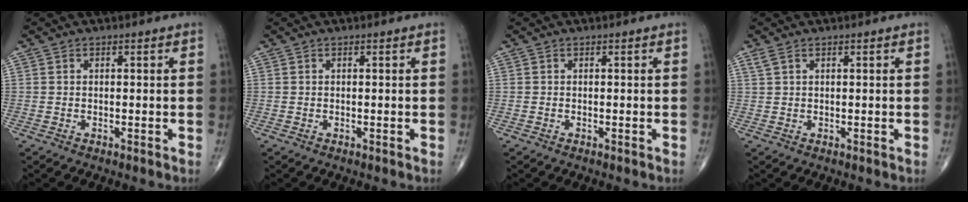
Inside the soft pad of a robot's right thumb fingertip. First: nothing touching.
{"total": 0.0}
{"total": 0.0}
{"total": 1.3, "force": [0.8, 0.5, 0.8], "torque": [-0.023, 0.013, 0.024]}